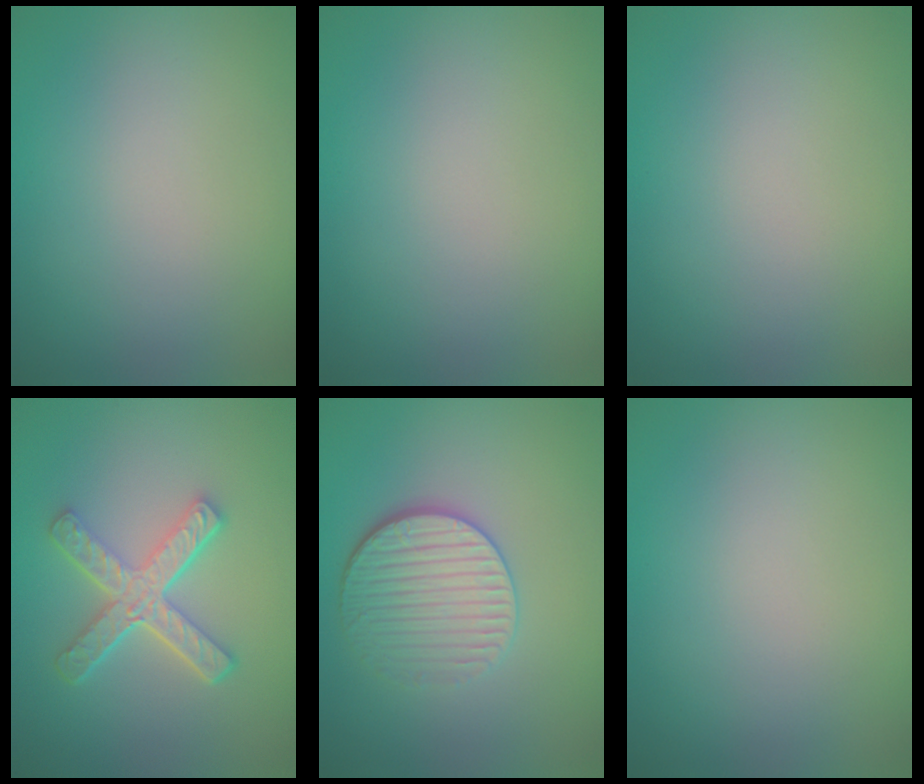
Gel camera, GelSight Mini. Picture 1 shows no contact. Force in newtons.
{"total": 0.0}
{"total": 0.0}
{"total": 5.1, "press": 3.6, "slide": 3.5}
{"total": 4.0, "press": 3.4, "slide": 2.0}
{"total": 0.0}